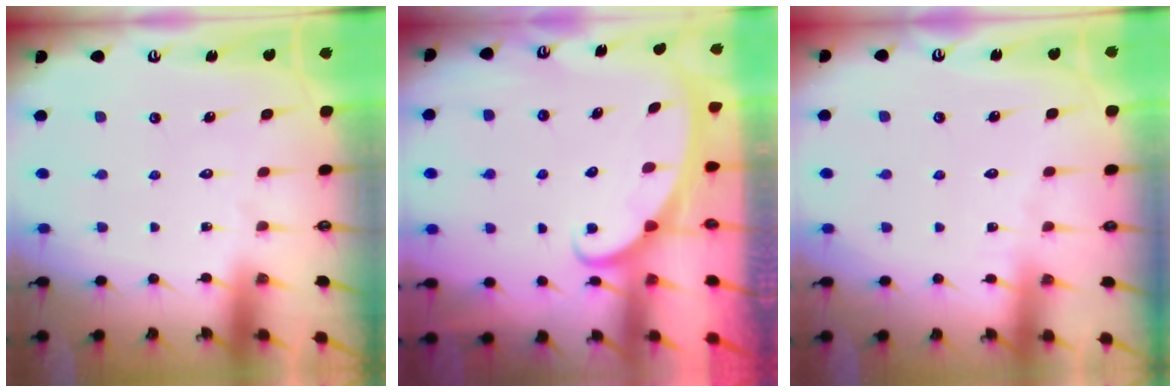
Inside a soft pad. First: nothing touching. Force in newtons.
{"total": 2.5, "press": 2.5, "slide": 0.3}
{"total": 2.7, "press": 2.7, "slide": 0.4}